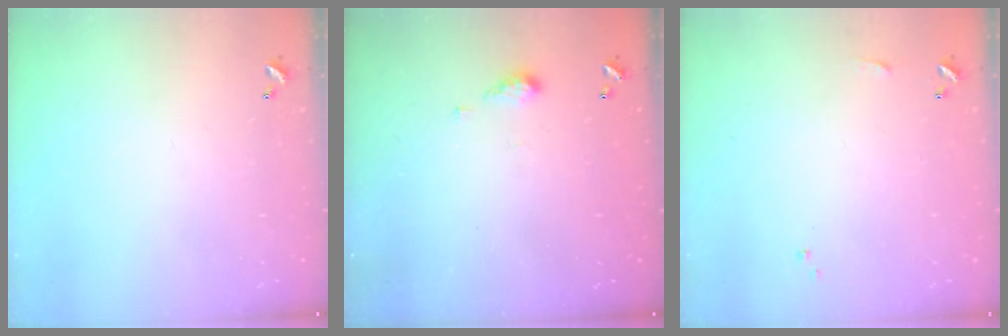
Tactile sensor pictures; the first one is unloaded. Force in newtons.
{"total": 3.1, "press": 3.1, "slide": 0.6}
{"total": 4.2, "press": 4.2, "slide": 0.6}